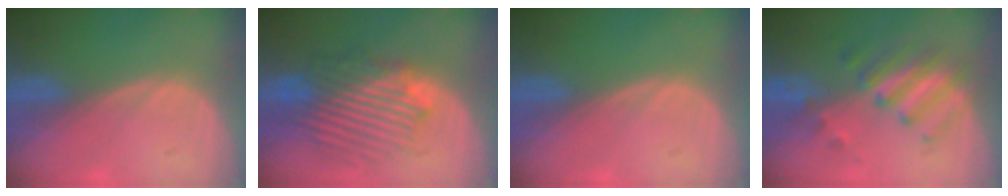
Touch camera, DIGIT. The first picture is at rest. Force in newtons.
{"total": 9.3, "press": 9.2, "slide": 1.7}
{"total": 0.0}
{"total": 5.8, "press": 5.7, "slide": 0.9}